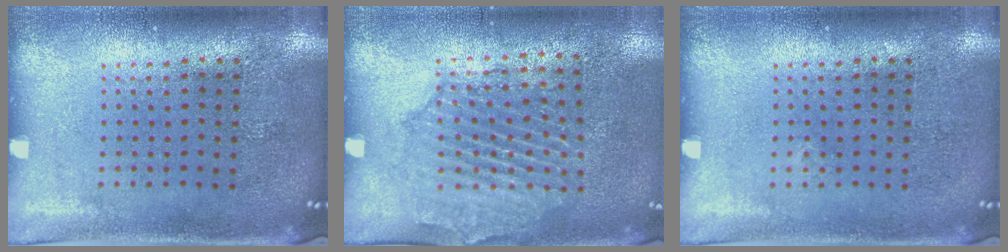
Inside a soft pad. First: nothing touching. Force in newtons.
{"total": 1.6, "press": 1.6, "slide": 0.2}
{"total": 0.0}